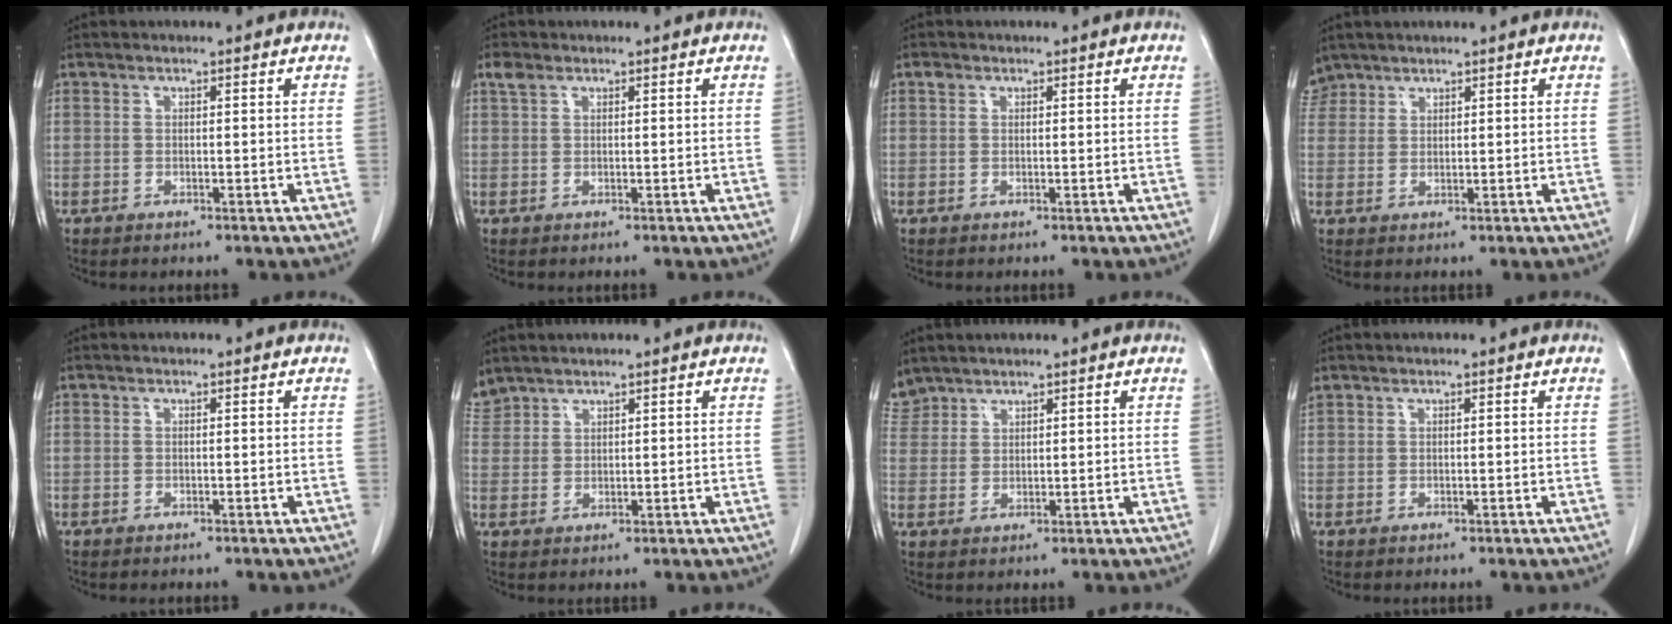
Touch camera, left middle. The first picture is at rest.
{"total": 1.3, "force": [0.9, 0.7, 0.7], "torque": [-0.020, 0.016, 0.020]}
{"total": 0.7, "force": [0.4, 0.5, 0.2], "torque": [-0.004, 0.009, 0.005]}
{"total": 2.9, "force": [2.5, 1.3, -0.3], "torque": [0.008, 0.012, 0.052]}
{"total": 0.0}
{"total": 3.4, "force": [3.2, 0.9, 0.0], "torque": [-0.010, 0.018, 0.071]}
{"total": 3.9, "force": [3.7, 1.3, -0.1], "torque": [-0.004, 0.014, 0.079]}
{"total": 0.7, "force": [0.7, 0.1, 0.2], "torque": [-0.020, 0.018, 0.023]}